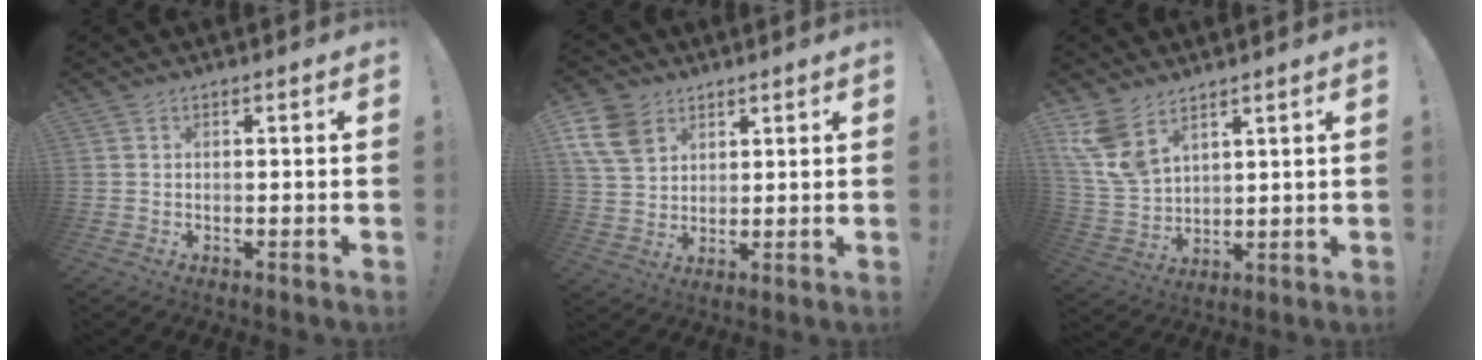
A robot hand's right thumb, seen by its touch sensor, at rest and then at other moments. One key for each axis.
{"total": 11.2, "fx": 5.7, "fy": 8.2, "fz": 5.0, "tx": -0.091, "ty": -0.023, "tz": 0.117}
{"total": 9.9, "fx": 6.9, "fy": 5.4, "fz": 4.7, "tx": -0.110, "ty": -0.038, "tz": 0.141}